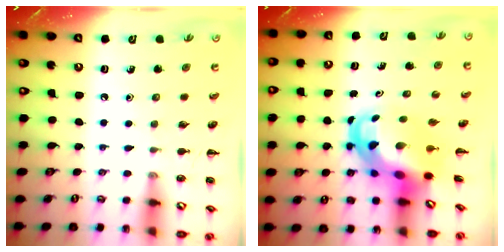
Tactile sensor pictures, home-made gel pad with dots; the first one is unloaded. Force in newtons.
{"total": 6.5, "press": 6.3, "slide": 1.8}